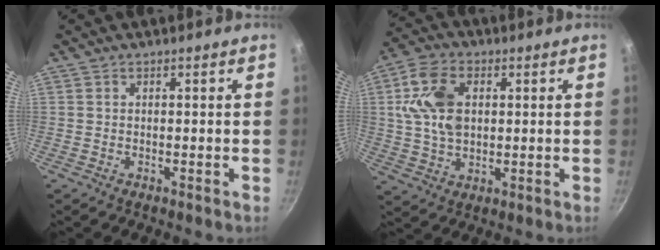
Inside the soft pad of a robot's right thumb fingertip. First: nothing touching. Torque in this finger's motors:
{"motor_torque": [1.36, 1.30, 1.04, 0.28, 0.13]}